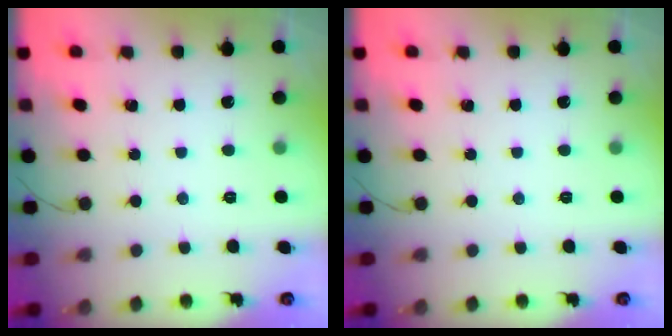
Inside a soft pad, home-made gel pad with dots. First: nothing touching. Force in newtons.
{"total": 0.0}